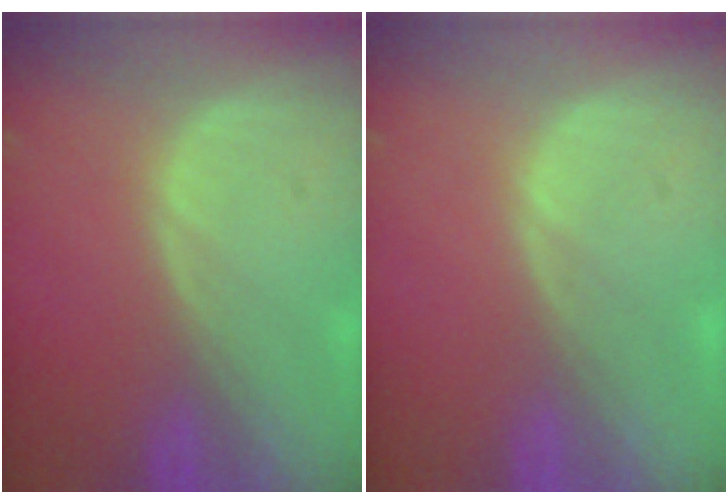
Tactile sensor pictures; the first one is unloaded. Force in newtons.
{"total": 0.0}